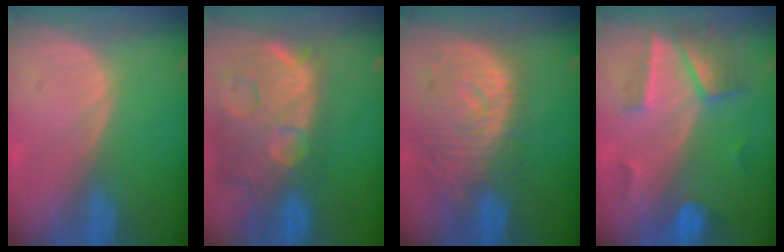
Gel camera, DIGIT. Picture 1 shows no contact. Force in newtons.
{"total": 14.9, "press": 12.0, "slide": 8.9}
{"total": 11.3, "press": 9.9, "slide": 5.6}
{"total": 7.2, "press": 6.4, "slide": 3.4}